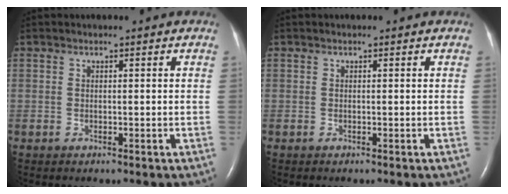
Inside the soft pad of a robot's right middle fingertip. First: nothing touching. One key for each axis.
{"total": 0.0}